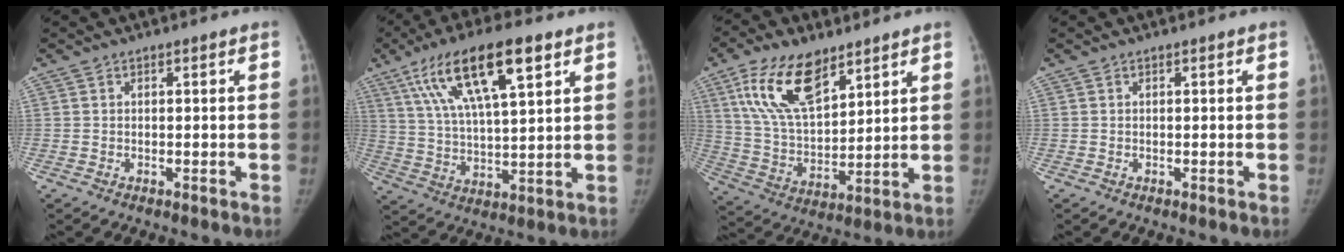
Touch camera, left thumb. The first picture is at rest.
{"total": 17.9, "force": [8.8, 5.3, 14.7], "torque": [-0.256, -0.009, 0.160]}
{"total": 16.3, "force": [9.2, 7.9, 10.9], "torque": [-0.176, -0.035, 0.180]}
{"total": 0.0}